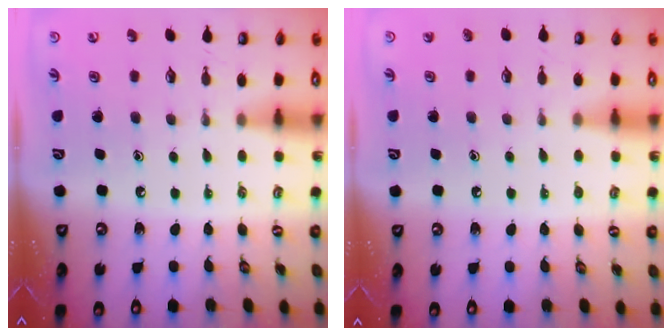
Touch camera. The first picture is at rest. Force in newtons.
{"total": 1.7, "press": 1.7, "slide": 0.1}